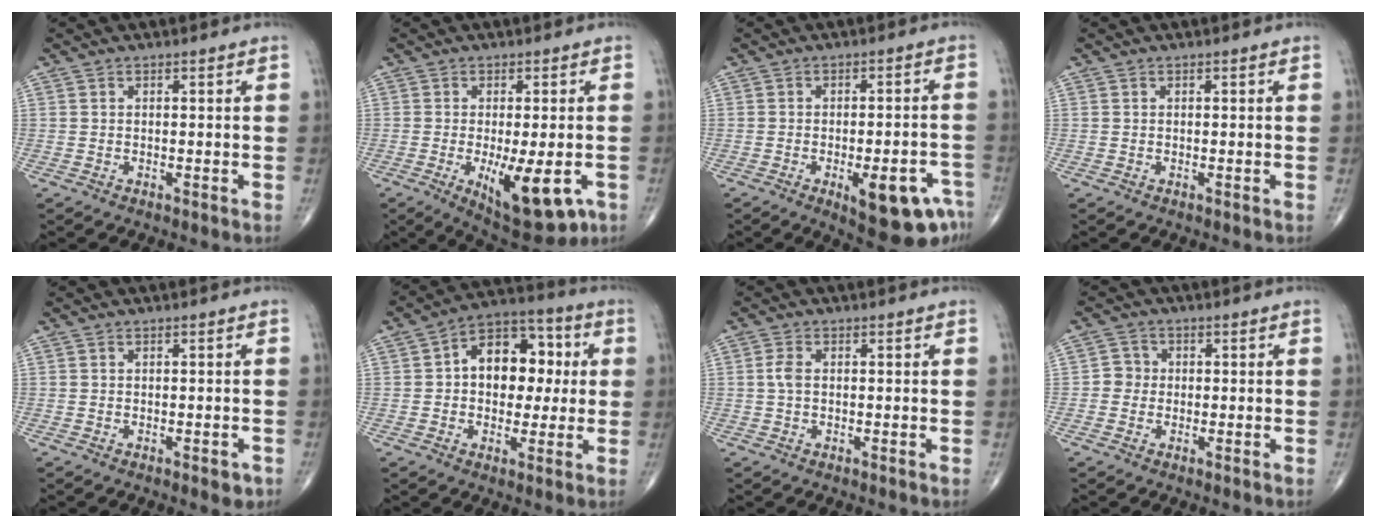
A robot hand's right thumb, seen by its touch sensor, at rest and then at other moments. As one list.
[{"total": 12.7, "force": [-4.1, 4.6, 11.1], "torque": [-0.157, -0.015, -0.047]}, {"total": 12.5, "force": [-6.3, 4.2, 10.0], "torque": [-0.100, 0.026, -0.073]}, {"total": 0.0}, {"total": 1.9, "force": [-1.0, 0.9, 1.4], "torque": [-0.010, 0.003, -0.009]}, {"total": 14.3, "force": [1.9, 9.7, 10.3], "torque": [-0.104, 0.025, 0.018]}, {"total": 2.1, "force": [0.1, 1.2, 1.7], "torque": [-0.041, 0.003, -0.002]}, {"total": 2.7, "force": [-0.3, 2.6, 0.7], "torque": [0.006, 0.009, -0.013]}]